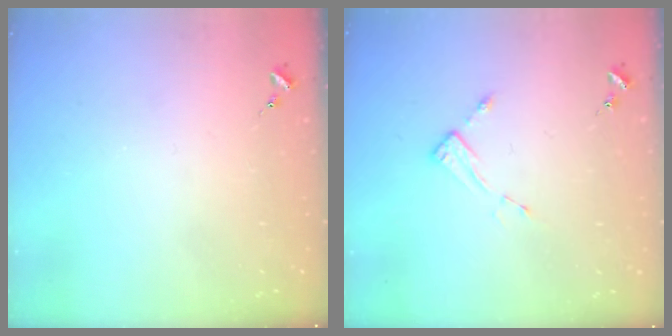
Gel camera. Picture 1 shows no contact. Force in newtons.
{"total": 3.9, "press": 3.9, "slide": 0.2}